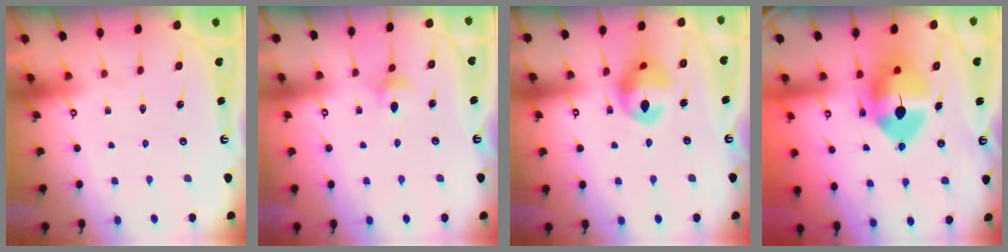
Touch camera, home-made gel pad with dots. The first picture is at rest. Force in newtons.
{"total": 4.8, "press": 4.7, "slide": 0.8}
{"total": 14.1, "press": 14.0, "slide": 1.6}
{"total": 14.5, "press": 14.2, "slide": 2.6}